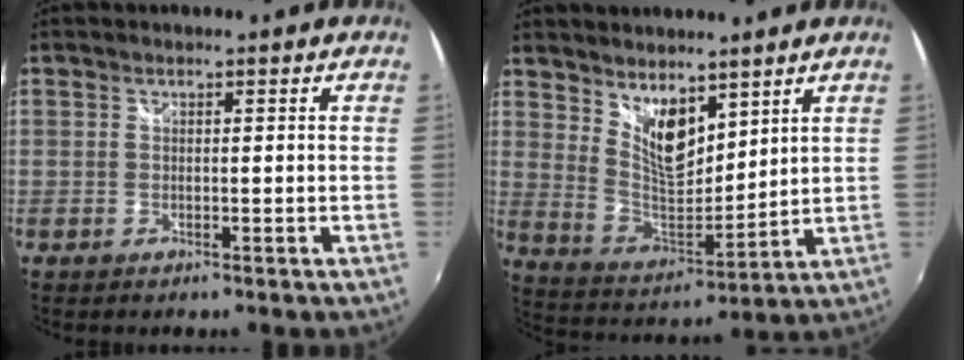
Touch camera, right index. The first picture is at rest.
{"total": 9.6, "force": [6.1, 4.3, 6.1], "torque": [-0.101, -0.010, 0.120]}